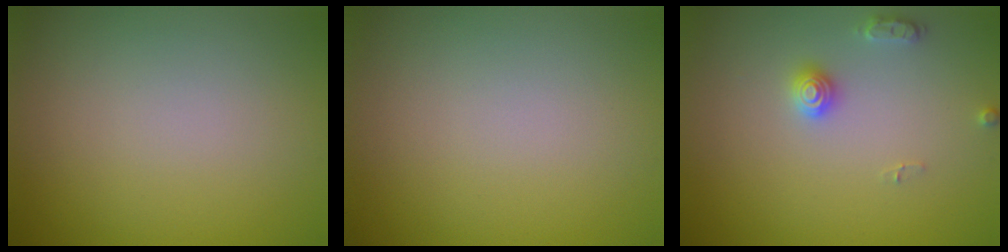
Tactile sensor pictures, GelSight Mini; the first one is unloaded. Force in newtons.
{"total": 0.0}
{"total": 2.0, "press": 2.0, "slide": 0.3}